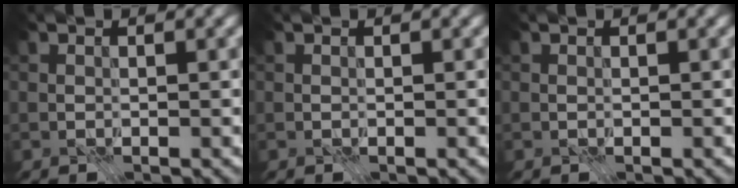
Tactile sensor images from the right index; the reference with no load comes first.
{"total": 0.0}
{"total": 0.0}